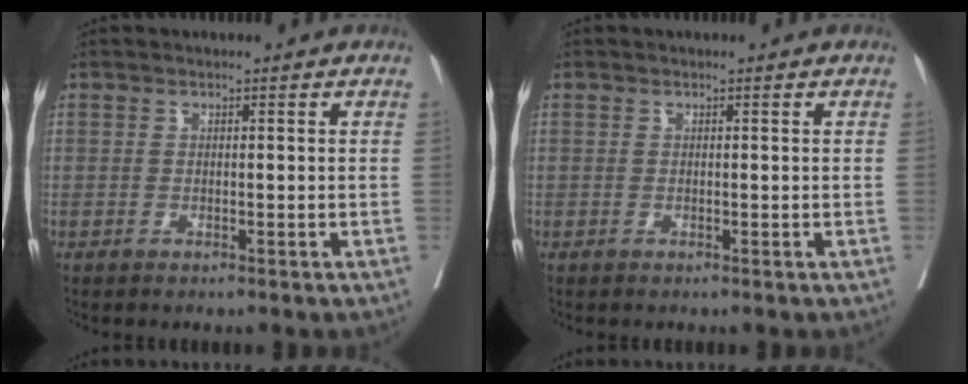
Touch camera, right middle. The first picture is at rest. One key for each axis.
{"total": 0.0}